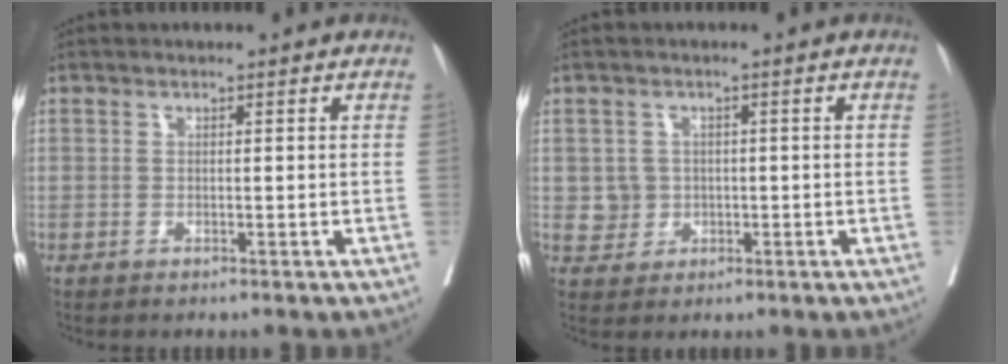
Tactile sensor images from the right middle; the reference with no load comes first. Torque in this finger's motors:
{"motor_torque": [-0.17, -0.01, 0.00, 0.00]}